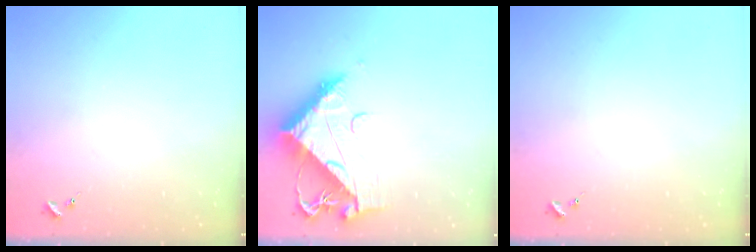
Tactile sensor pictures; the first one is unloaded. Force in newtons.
{"total": 13.0, "press": 12.9, "slide": 1.3}
{"total": 0.0}